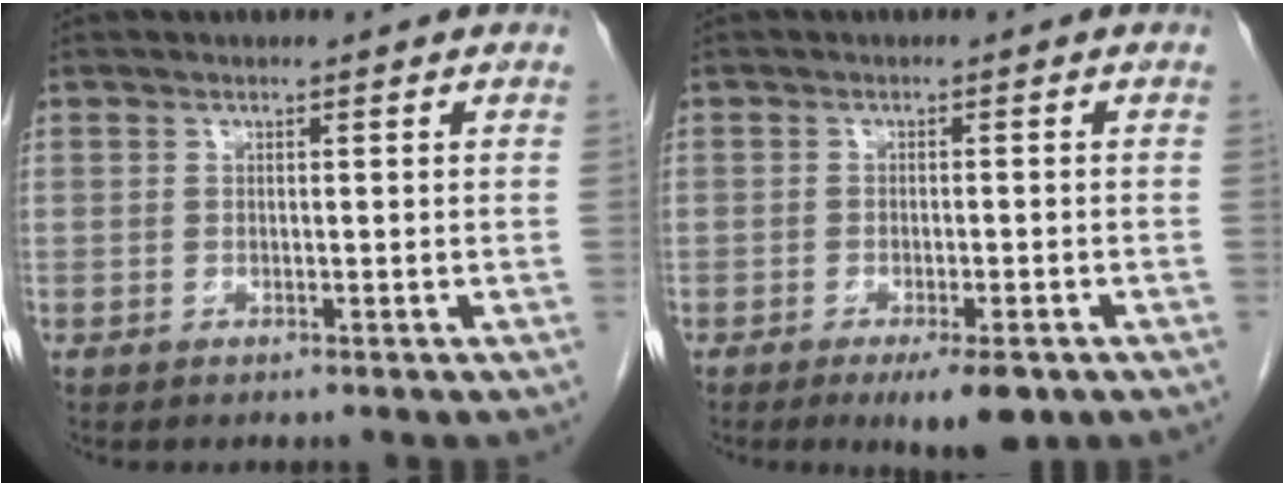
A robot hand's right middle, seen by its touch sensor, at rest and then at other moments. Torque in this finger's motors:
{"motor_torque": [0.35, -0.29, -0.03, -0.01]}